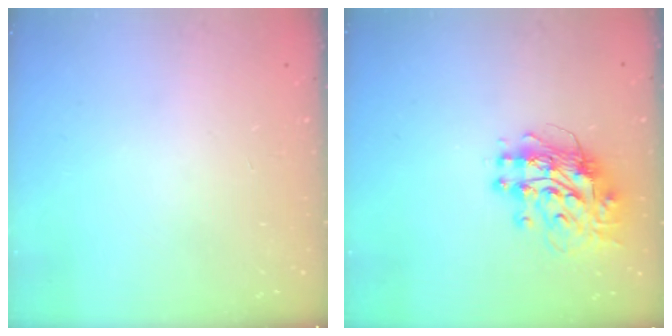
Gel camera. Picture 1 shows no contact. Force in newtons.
{"total": 12.3, "press": 12.3, "slide": 1.1}